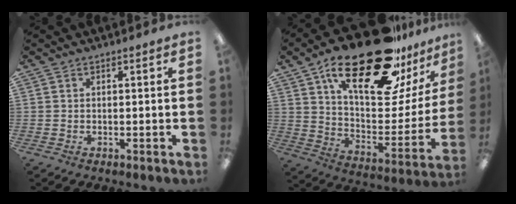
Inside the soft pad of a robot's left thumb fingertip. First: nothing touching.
{"total": 30.5, "force": [20.3, 11.1, 19.9], "torque": [-0.301, -0.120, 0.337]}